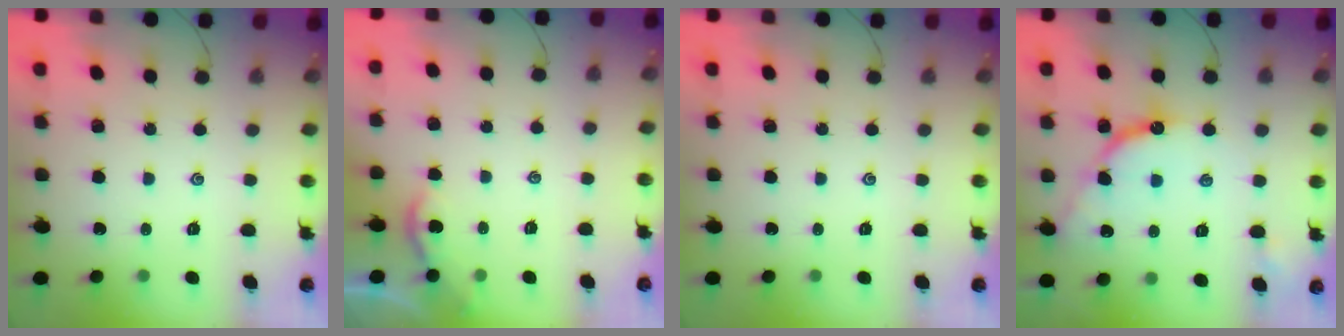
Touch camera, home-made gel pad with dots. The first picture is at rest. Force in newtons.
{"total": 2.0, "press": 1.9, "slide": 0.4}
{"total": 0.0}
{"total": 10.2, "press": 10.2, "slide": 1.0}